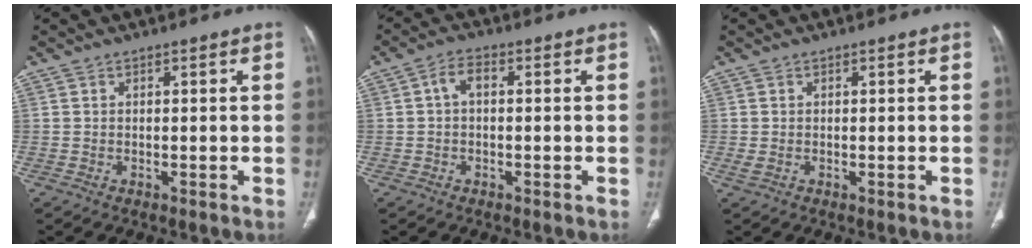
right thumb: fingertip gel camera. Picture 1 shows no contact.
{"total": 5.3, "force": [0.0, 3.4, 4.1], "torque": [-0.062, 0.020, -0.013]}
{"total": 1.0, "force": [-0.2, 0.6, 0.8], "torque": [-0.022, -0.001, 0.001]}